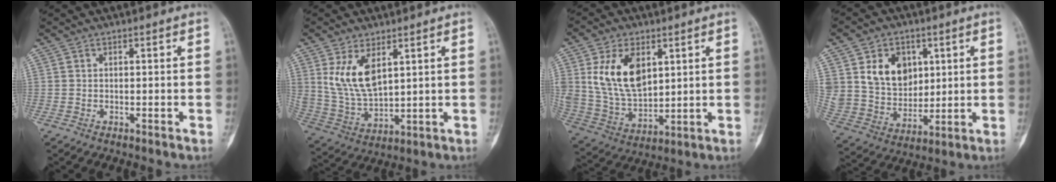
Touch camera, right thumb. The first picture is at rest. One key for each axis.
{"total": 11.0, "fx": 4.5, "fy": 5.7, "fz": 8.3, "tx": -0.153, "ty": -0.022, "tz": 0.107}
{"total": 15.0, "fx": 4.8, "fy": 9.1, "fz": 10.9, "tx": -0.191, "ty": -0.018, "tz": 0.109}
{"total": 14.4, "fx": 4.7, "fy": 11.0, "fz": 7.9, "tx": -0.103, "ty": -0.018, "tz": 0.103}